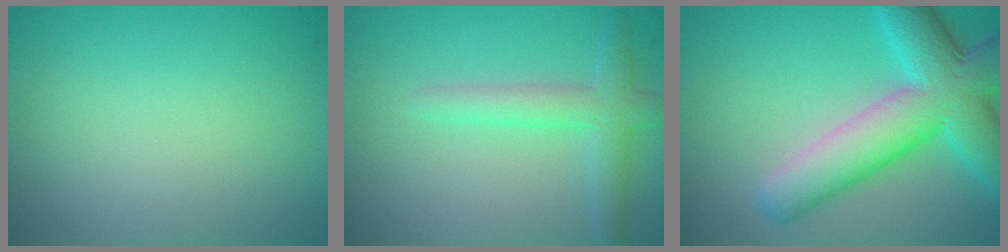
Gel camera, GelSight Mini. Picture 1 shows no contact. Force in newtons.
{"total": 3.0, "press": 3.0, "slide": 0.2}
{"total": 9.5, "press": 9.5, "slide": 0.4}